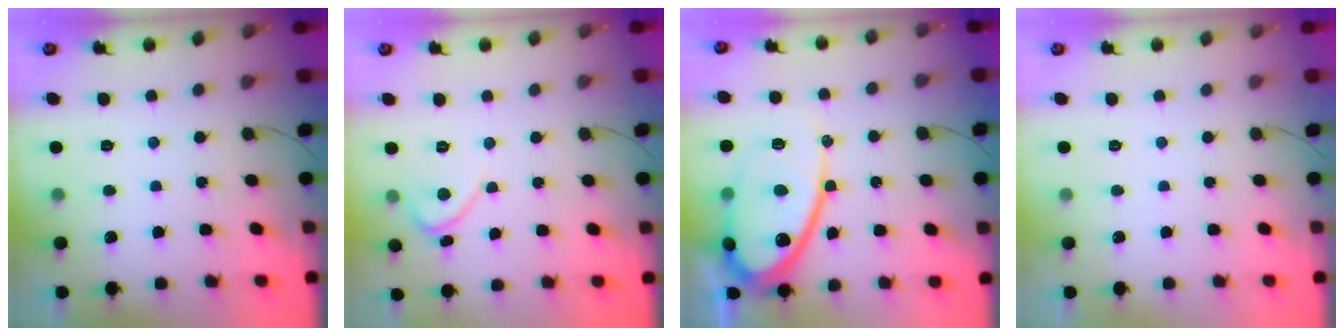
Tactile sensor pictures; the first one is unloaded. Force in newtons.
{"total": 2.3, "press": 2.3, "slide": 0.1}
{"total": 19.0, "press": 18.9, "slide": 1.9}
{"total": 0.0}